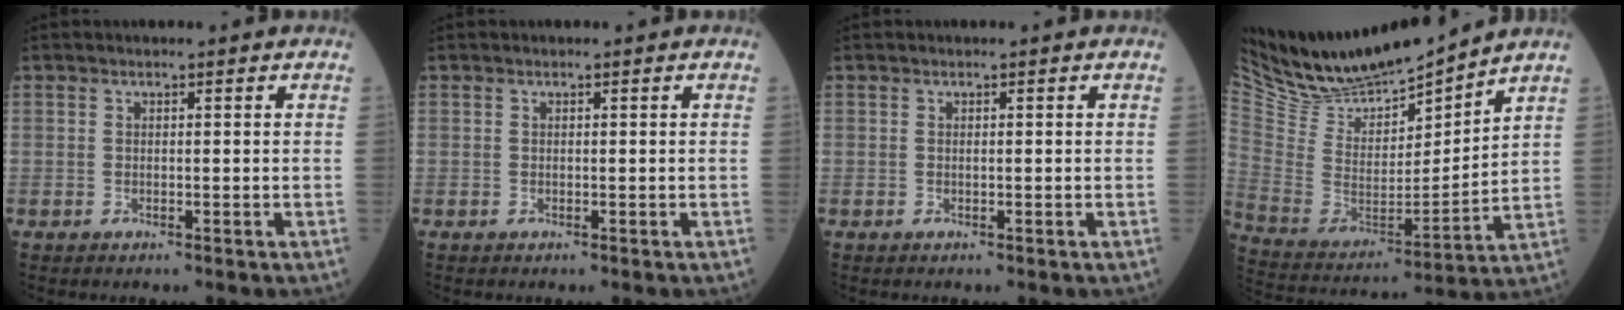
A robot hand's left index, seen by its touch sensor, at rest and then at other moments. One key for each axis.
{"total": 0.0}
{"total": 0.0}
{"total": 16.2, "fx": 15.4, "fy": 1.9, "fz": 4.9, "tx": -0.113, "ty": -0.020, "tz": 0.292}